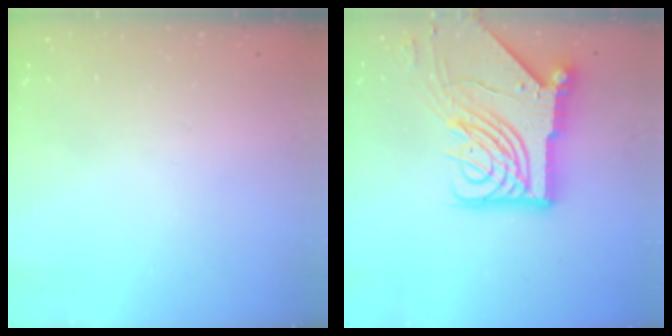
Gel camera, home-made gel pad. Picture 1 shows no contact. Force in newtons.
{"total": 19.9, "press": 19.8, "slide": 2.6}